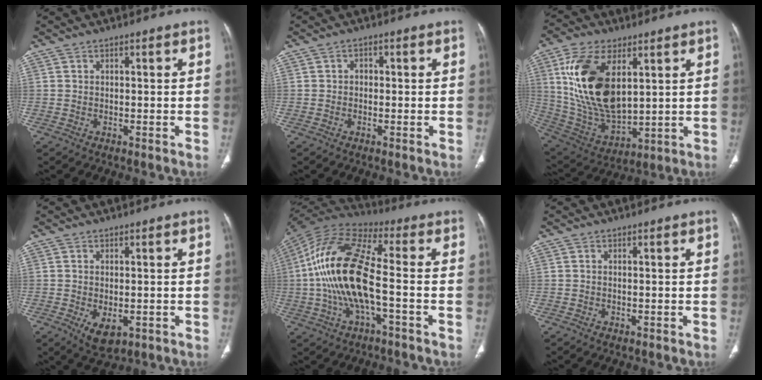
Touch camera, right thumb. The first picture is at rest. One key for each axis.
{"total": 1.4, "fx": -0.1, "fy": 1.2, "fz": 0.7, "tx": -0.003, "ty": 0.006, "tz": -0.005}
{"total": 20.6, "fx": 5.9, "fy": 11.0, "fz": 16.5, "tx": -0.303, "ty": -0.027, "tz": 0.122}
{"total": 5.1, "fx": -1.5, "fy": 2.9, "fz": 4.0, "tx": -0.064, "ty": -0.009, "tz": -0.013}
{"total": 18.5, "fx": -2.3, "fy": 6.7, "fz": 17.0, "tx": -0.353, "ty": 0.035, "tz": -0.046}
{"total": 0.0}